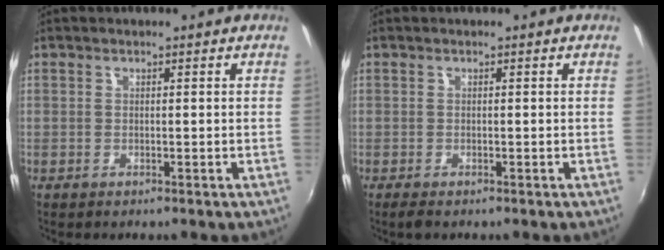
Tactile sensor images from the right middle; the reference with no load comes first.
{"total": 1.2, "force": [-0.9, 0.4, 0.7], "torque": [-0.016, -0.006, -0.016]}